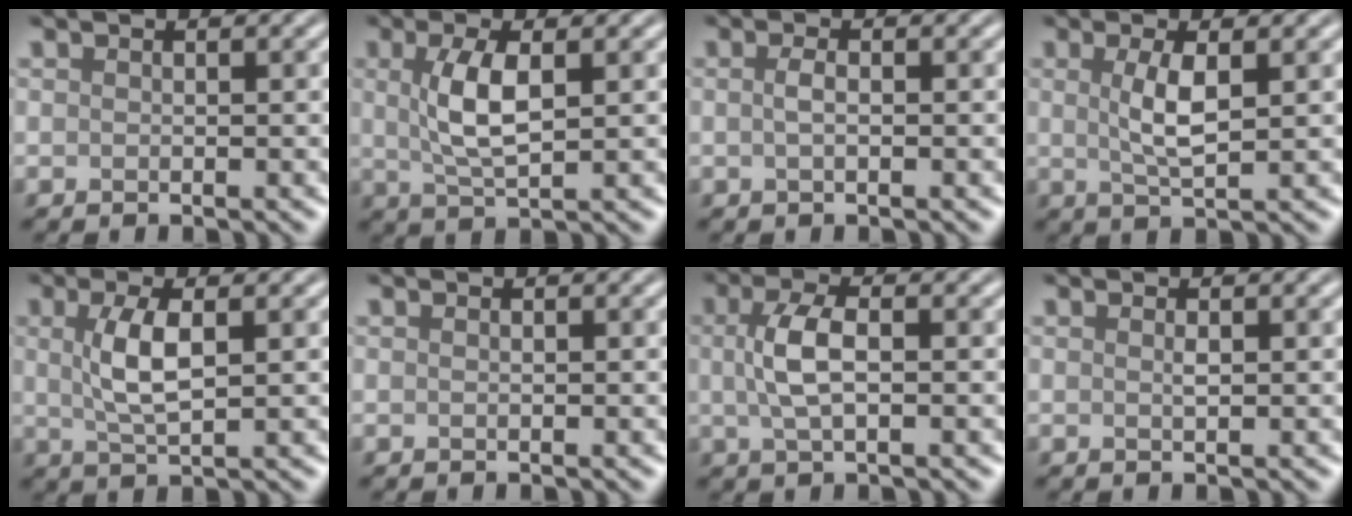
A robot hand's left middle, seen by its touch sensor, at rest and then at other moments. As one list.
[{"total": 4.3, "force": [0.8, 1.5, 3.9], "torque": [-0.087, 0.001, 0.018]}, {"total": 1.2, "force": [0.0, 0.4, 1.1], "torque": [-0.025, 0.001, -0.001]}, {"total": 3.2, "force": [0.7, 0.8, 3.0], "torque": [-0.062, -0.002, 0.014]}, {"total": 3.9, "force": [0.8, 1.3, 3.6], "torque": [-0.078, 0.001, 0.016]}, {"total": 0.0}, {"total": 3.7, "force": [0.4, 1.5, 3.3], "torque": [-0.074, 0.004, 0.004]}, {"total": 0.6, "force": [0.1, 0.1, 0.6], "torque": [-0.011, 0.001, 0.002]}]